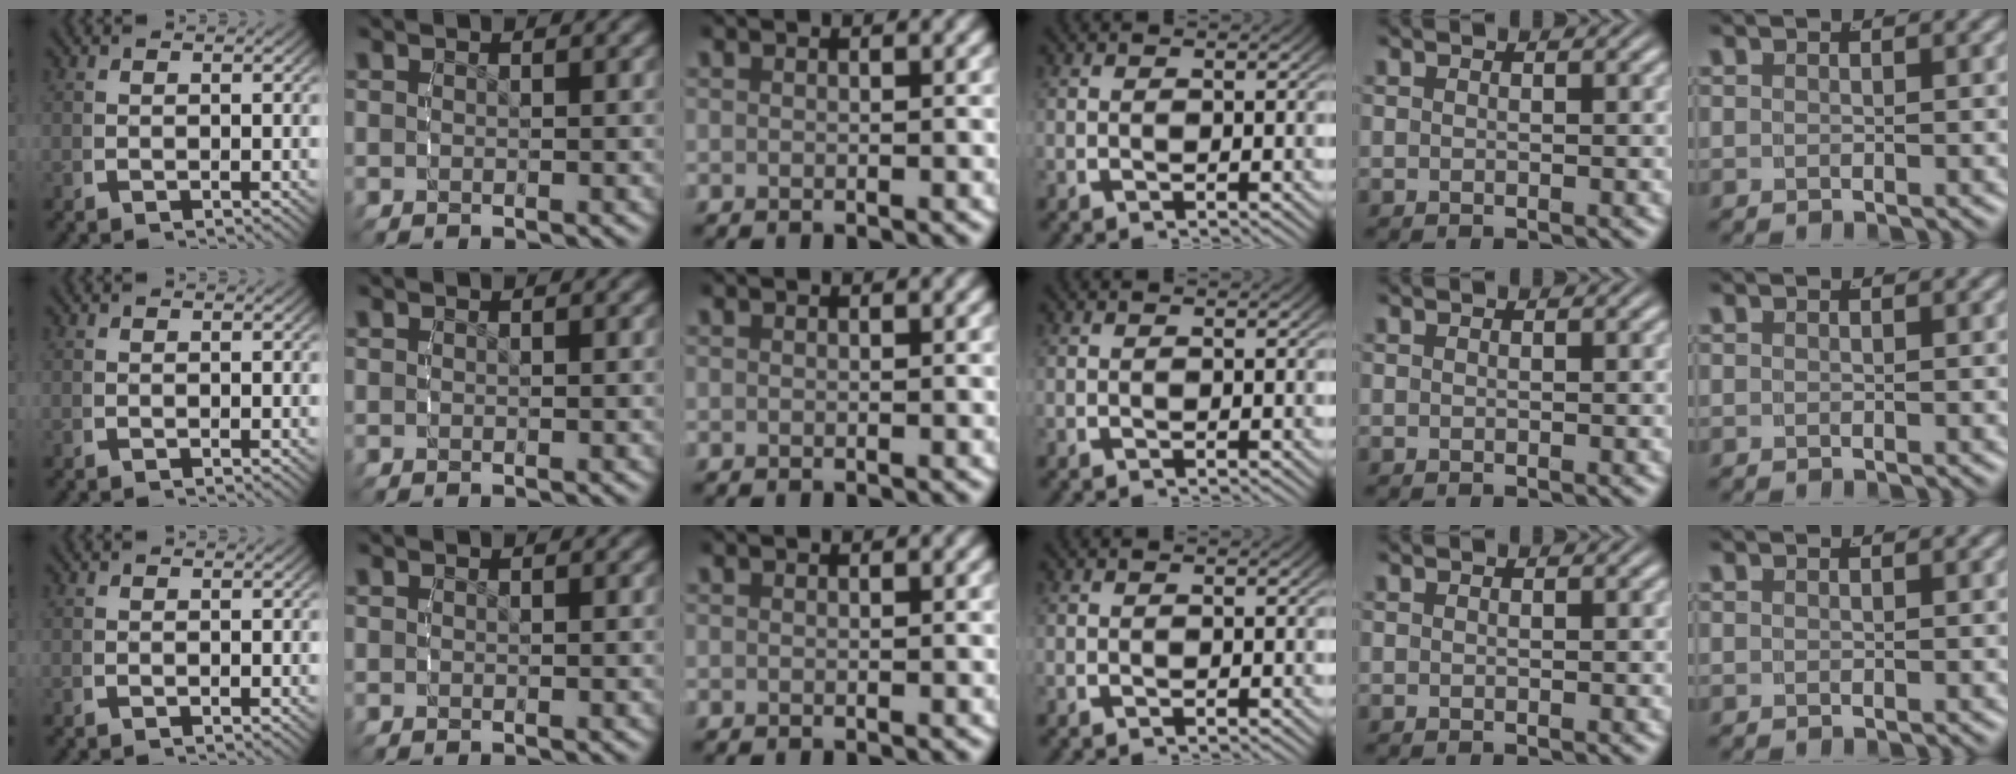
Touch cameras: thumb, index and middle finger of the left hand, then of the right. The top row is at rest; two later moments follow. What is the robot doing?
{"motion": "reach", "object": "hoodie"}